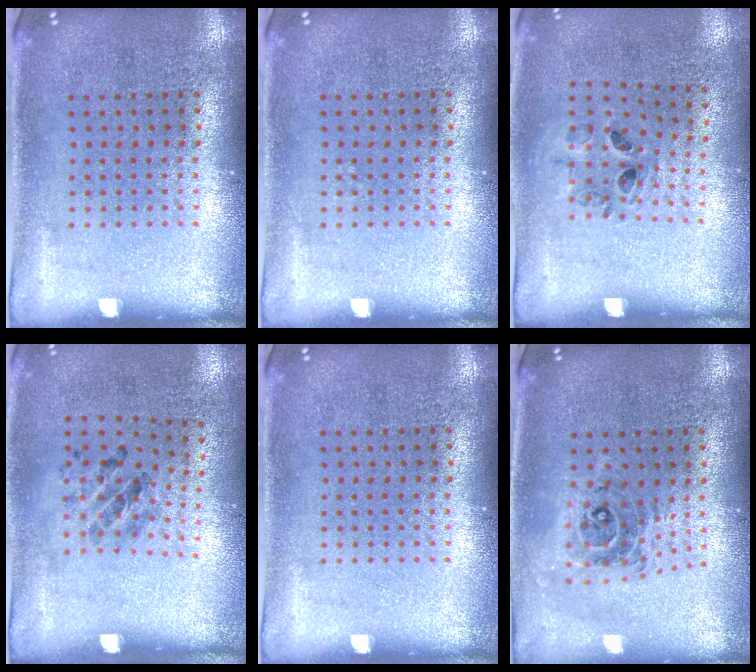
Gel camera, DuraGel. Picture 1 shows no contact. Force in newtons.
{"total": 0.0}
{"total": 0.9, "press": 0.8, "slide": 0.3}
{"total": 1.2, "press": 0.7, "slide": 1.0}
{"total": 0.0}
{"total": 0.8, "press": 0.8, "slide": 0.1}